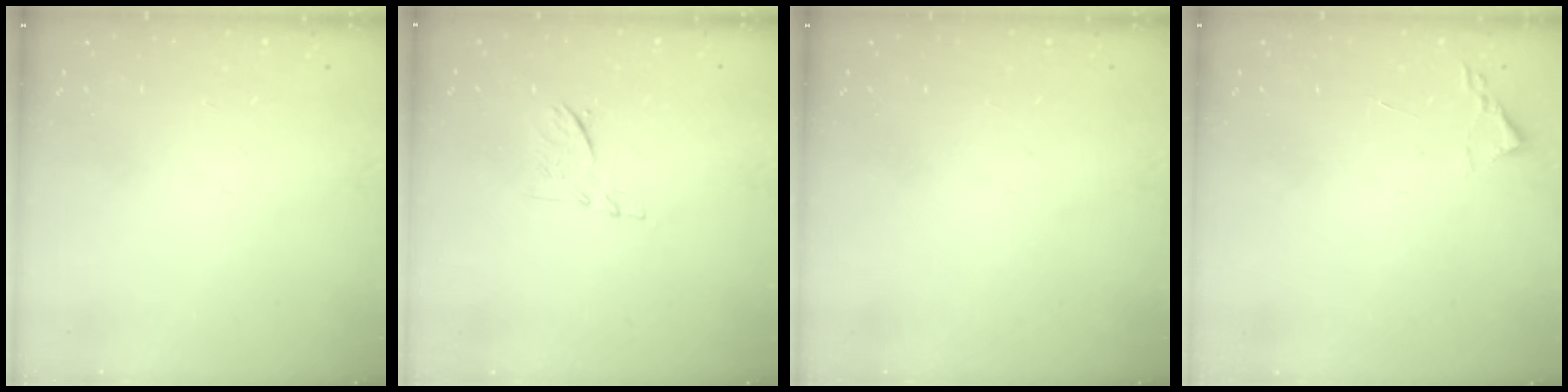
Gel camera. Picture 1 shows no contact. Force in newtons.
{"total": 6.9, "press": 6.8, "slide": 1.0}
{"total": 0.0}
{"total": 1.8, "press": 1.7, "slide": 0.2}